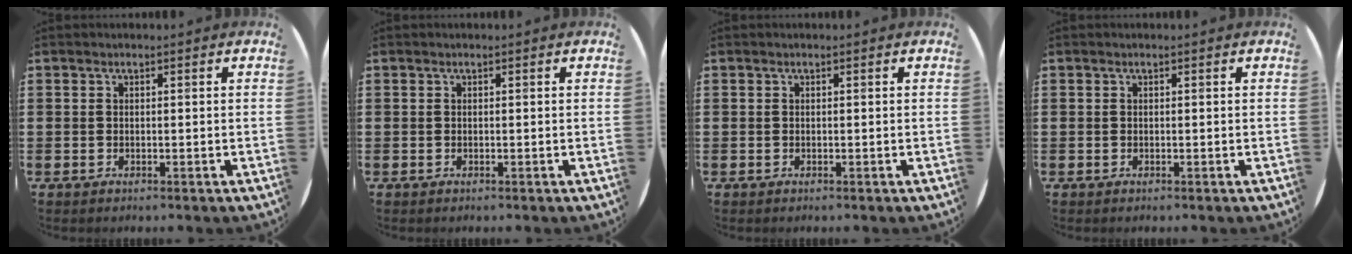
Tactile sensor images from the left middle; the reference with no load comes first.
{"total": 0.0}
{"total": 0.0}
{"total": 0.0}